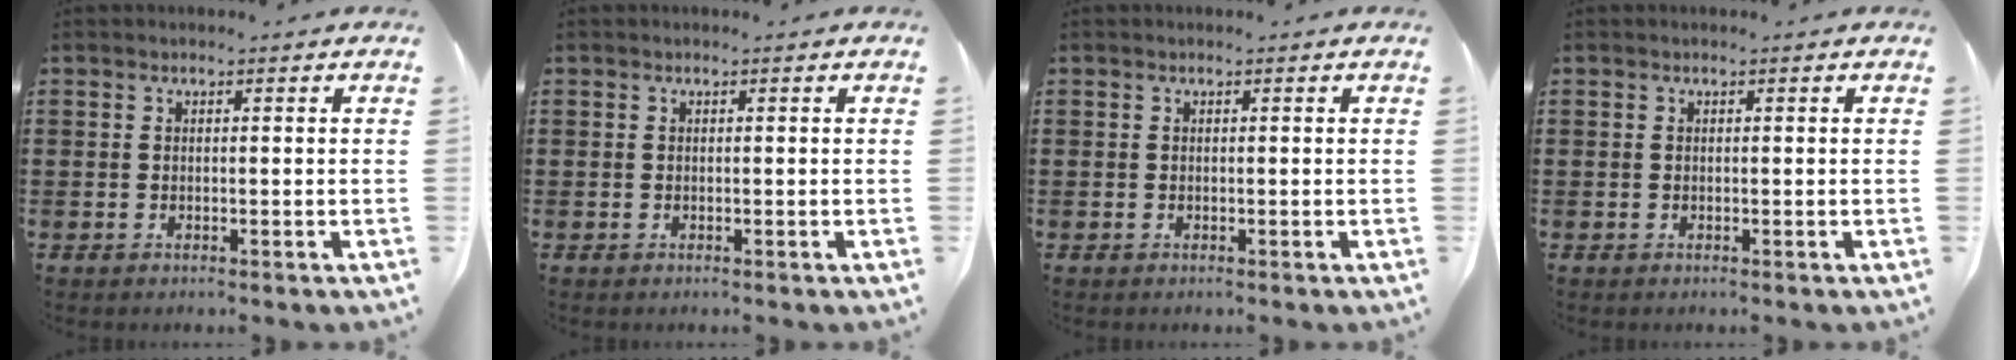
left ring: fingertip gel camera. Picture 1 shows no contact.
{"total": 0.0}
{"total": 0.0}
{"total": 0.0}